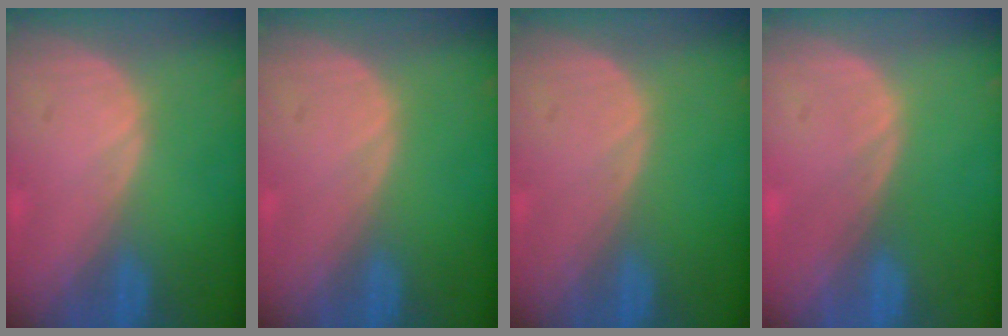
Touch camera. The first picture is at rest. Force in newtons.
{"total": 0.0}
{"total": 0.0}
{"total": 0.0}